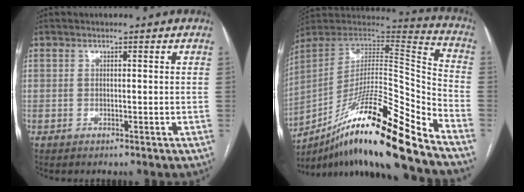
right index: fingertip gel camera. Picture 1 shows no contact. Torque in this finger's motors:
{"motor_torque": [1.19, -0.95, 0.76, 0.21]}